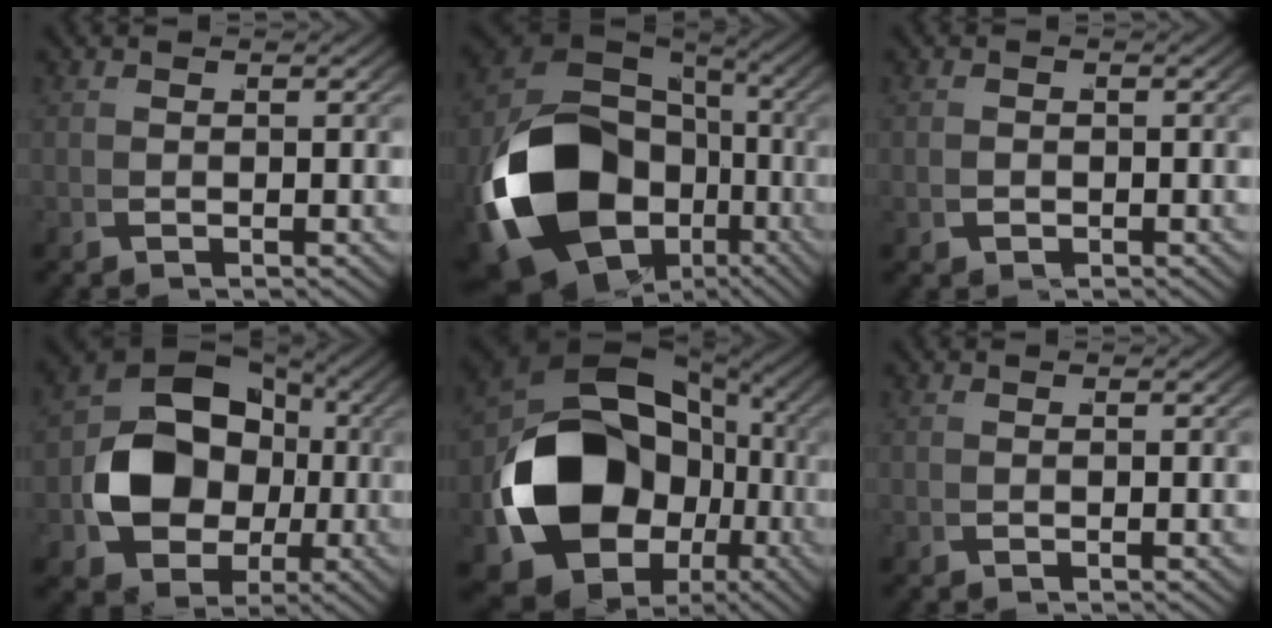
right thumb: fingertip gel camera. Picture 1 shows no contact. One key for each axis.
{"total": 18.5, "fx": -3.1, "fy": 13.0, "fz": 12.9, "tx": -0.303, "ty": -0.073, "tz": -0.012}
{"total": 0.9, "fx": -0.2, "fy": 0.8, "fz": 0.1, "tx": -0.005, "ty": -0.005, "tz": 0.000}
{"total": 11.8, "fx": -0.5, "fy": 9.0, "fz": 7.6, "tx": -0.161, "ty": -0.040, "tz": 0.010}
{"total": 19.0, "fx": -2.8, "fy": 13.8, "fz": 12.7, "tx": -0.290, "ty": -0.080, "tz": -0.012}
{"total": 0.0}